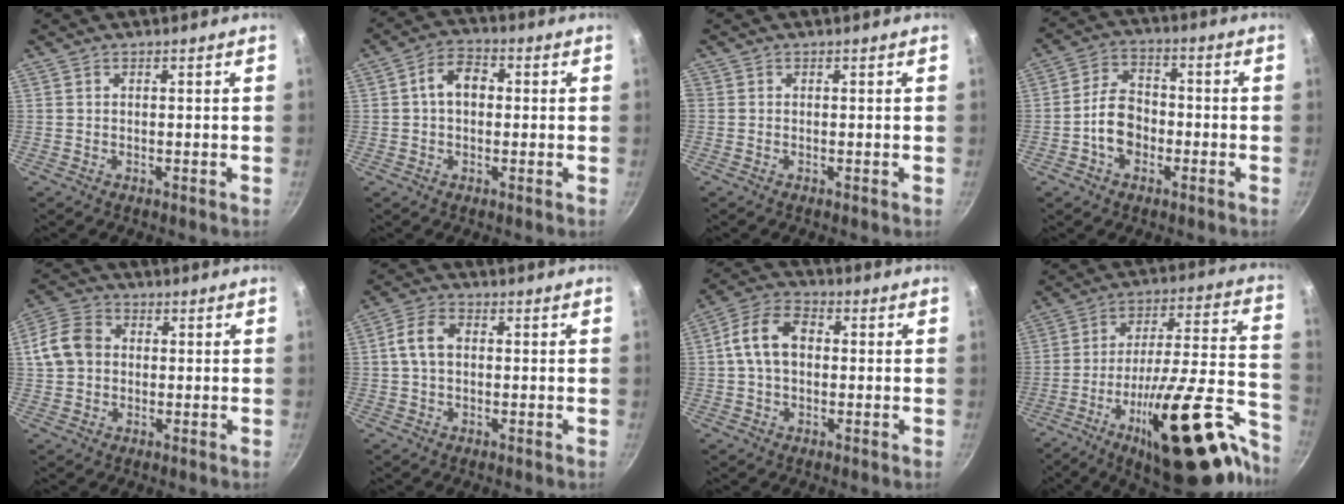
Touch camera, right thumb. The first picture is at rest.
{"total": 6.7, "force": [0.7, 4.6, 4.7], "torque": [-0.060, 0.018, 0.001]}
{"total": 0.0}
{"total": 8.2, "force": [-2.4, 6.0, 5.1], "torque": [-0.063, 0.031, -0.050]}
{"total": 8.5, "force": [0.8, 6.9, 4.7], "torque": [-0.072, 0.016, 0.000]}
{"total": 5.8, "force": [0.4, 4.0, 4.2], "torque": [-0.079, 0.017, 0.002]}
{"total": 9.7, "force": [0.7, 6.8, 6.9], "torque": [-0.113, 0.025, 0.000]}
{"total": 30.3, "force": [-16.8, 9.5, 23.4], "torque": [-0.294, 0.094, -0.258]}